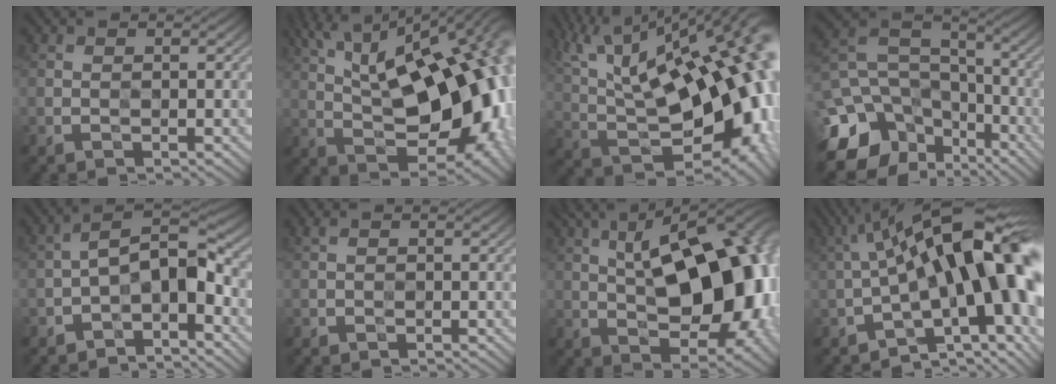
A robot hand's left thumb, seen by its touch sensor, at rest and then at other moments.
{"total": 19.6, "force": [4.9, 8.9, 16.8], "torque": [-0.236, 0.037, 0.069]}
{"total": 21.7, "force": [6.2, 9.1, 18.7], "torque": [-0.300, 0.048, 0.140]}
{"total": 14.9, "force": [-8.0, 10.6, 6.9], "torque": [-0.212, -0.026, -0.111]}
{"total": 6.7, "force": [-3.2, 2.8, 5.1], "torque": [-0.074, 0.016, -0.073]}
{"total": 0.6, "force": [0.2, 0.3, 0.5], "torque": [-0.011, 0.005, -0.001]}
{"total": 17.8, "force": [3.2, 8.2, 15.5], "torque": [-0.217, 0.033, 0.035]}
{"total": 19.4, "force": [0.5, 7.7, 17.8], "torque": [-0.255, 0.008, 0.020]}